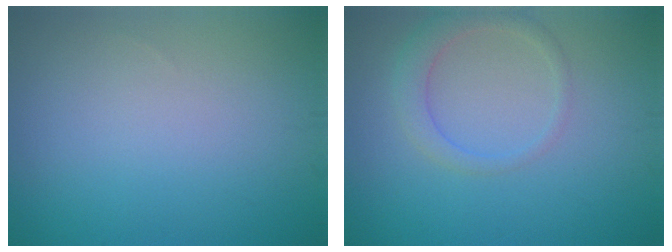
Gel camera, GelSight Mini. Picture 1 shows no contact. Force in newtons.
{"total": 2.4, "press": 2.4, "slide": 0.2}